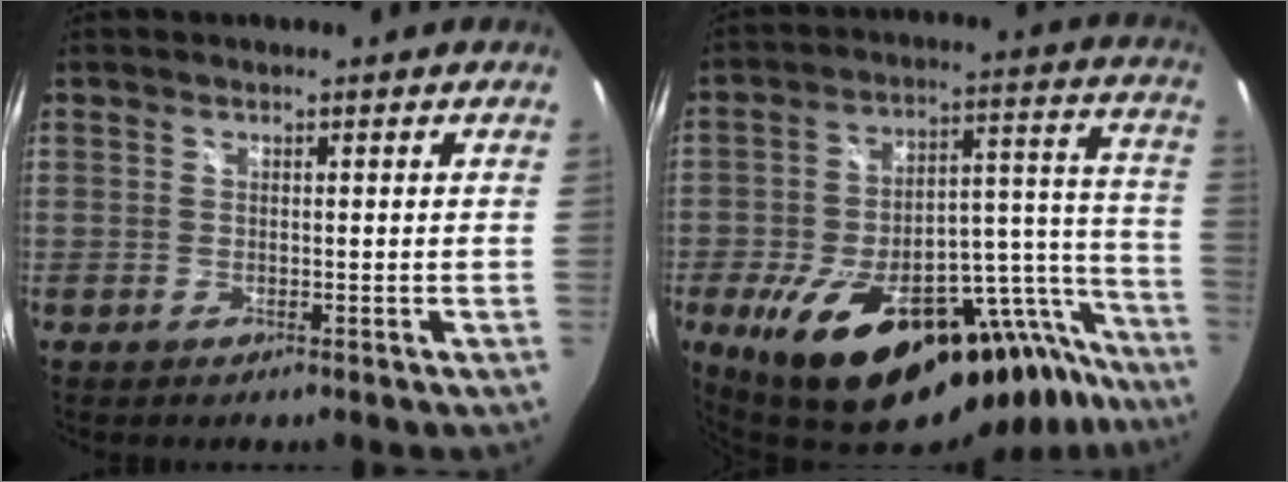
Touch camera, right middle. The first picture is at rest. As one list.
[{"total": 29.8, "force": [-20.8, 10.8, 18.5], "torque": [-0.247, 0.022, -0.290]}]